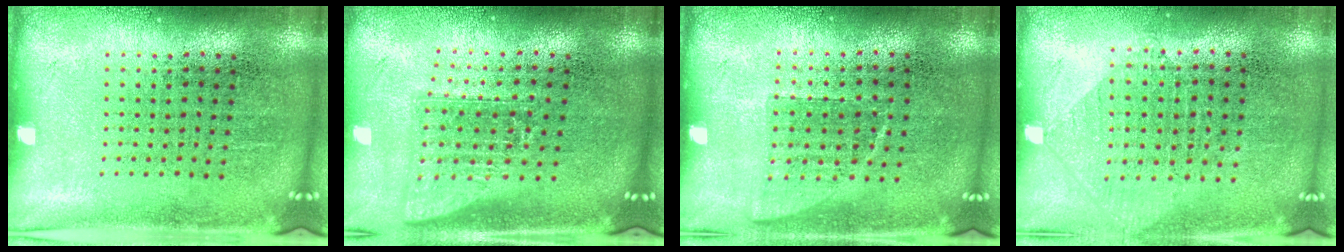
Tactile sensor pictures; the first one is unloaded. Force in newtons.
{"total": 1.7, "press": 1.3, "slide": 1.0}
{"total": 0.8, "press": 0.7, "slide": 0.4}
{"total": 0.9, "press": 0.9, "slide": 0.3}